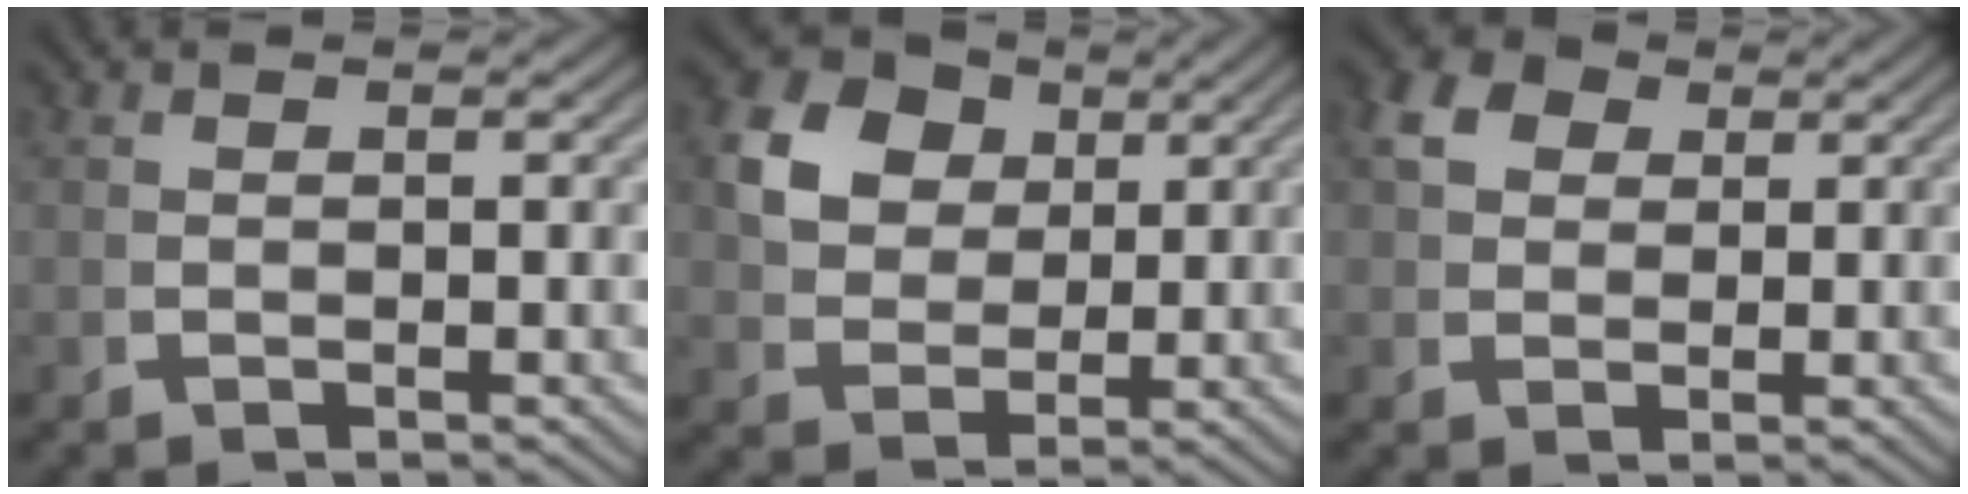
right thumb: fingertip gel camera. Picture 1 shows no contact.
{"total": 10.1, "force": [3.3, 8.0, 5.2], "torque": [-0.113, -0.006, 0.057]}
{"total": 4.9, "force": [2.3, 3.7, 2.4], "torque": [-0.055, -0.005, 0.041]}